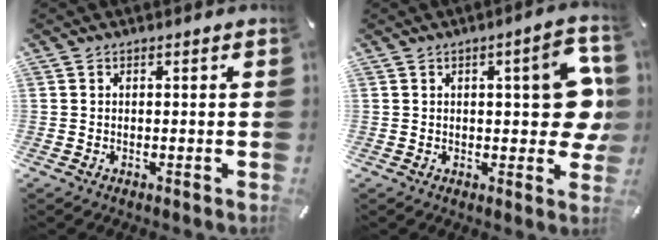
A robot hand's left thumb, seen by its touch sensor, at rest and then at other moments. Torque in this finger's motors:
{"motor_torque": [0.20, 0.16, 0.42, 0.23, 0.06]}